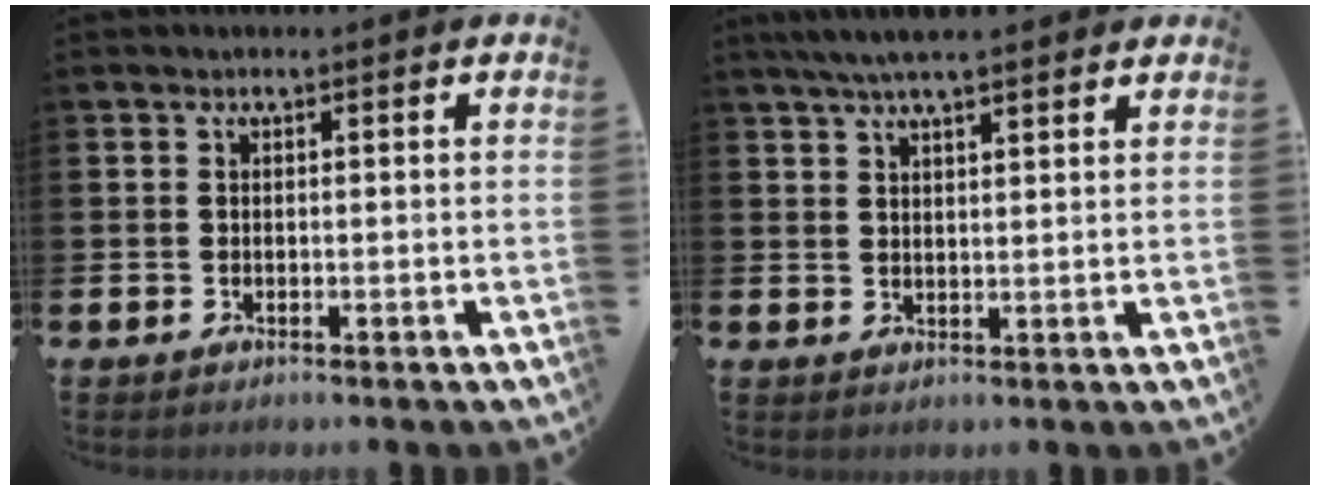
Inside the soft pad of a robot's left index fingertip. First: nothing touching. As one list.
[{"total": 5.1, "force": [4.5, 0.7, 2.4], "torque": [-0.054, -0.005, 0.081]}]